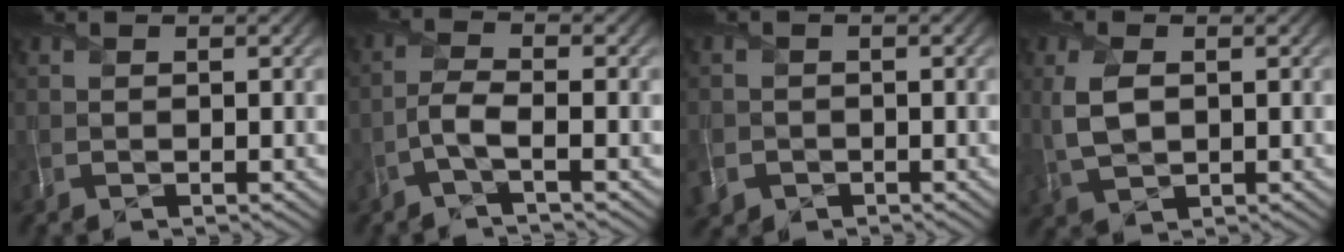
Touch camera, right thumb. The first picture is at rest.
{"total": 2.8, "force": [-1.2, 0.4, 2.4], "torque": [-0.053, 0.009, -0.039]}
{"total": 3.0, "force": [-1.4, 2.5, 0.9], "torque": [-0.022, -0.009, -0.031]}
{"total": 4.5, "force": [0.9, 2.6, 3.5], "torque": [-0.093, 0.002, 0.020]}